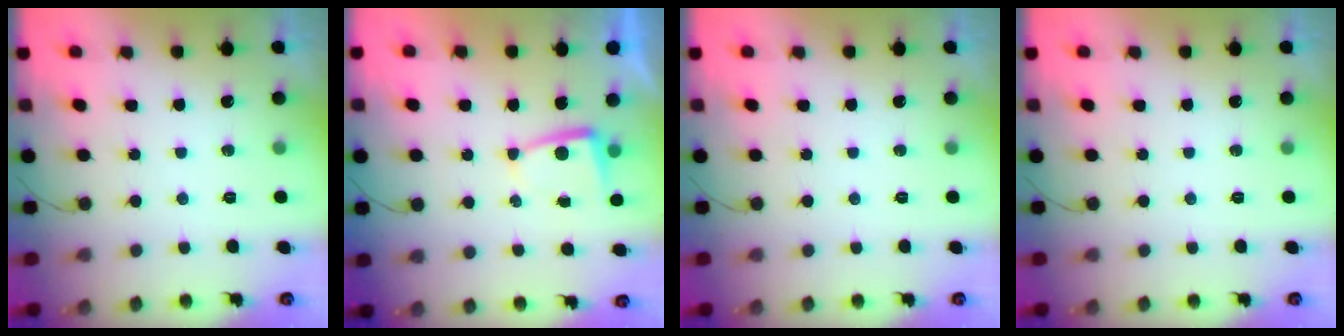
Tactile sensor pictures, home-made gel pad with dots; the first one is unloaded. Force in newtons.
{"total": 2.9, "press": 2.9, "slide": 0.4}
{"total": 0.0}
{"total": 0.0}